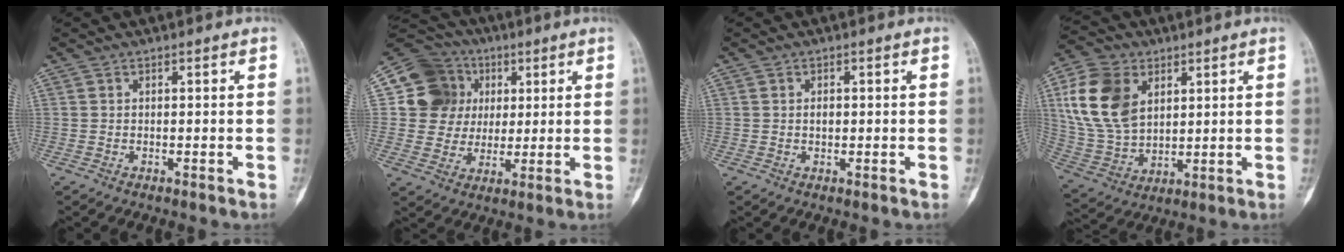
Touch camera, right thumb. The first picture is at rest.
{"total": 13.7, "force": [3.3, 12.9, 3.3], "torque": [-0.021, 0.014, 0.061]}
{"total": 1.3, "force": [0.1, 0.8, 1.0], "torque": [-0.014, 0.001, 0.003]}
{"total": 15.9, "force": [5.2, 11.0, 10.3], "torque": [-0.188, -0.012, 0.107]}